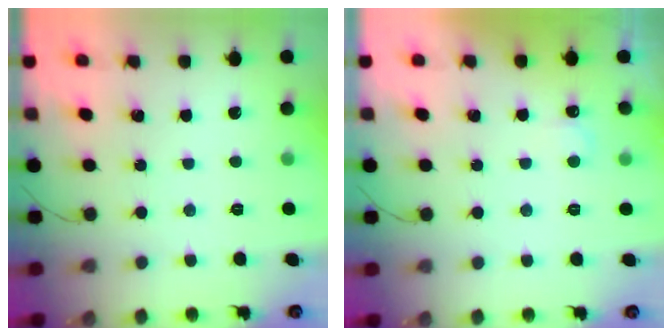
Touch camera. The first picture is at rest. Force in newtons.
{"total": 2.2, "press": 2.2, "slide": 0.4}